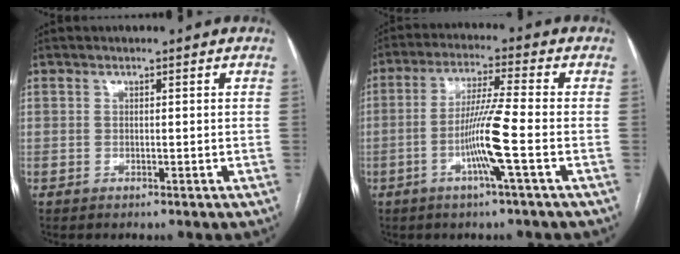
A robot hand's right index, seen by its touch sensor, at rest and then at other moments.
{"total": 8.7, "force": [-2.7, -1.2, 8.2], "torque": [-0.159, -0.006, -0.055]}